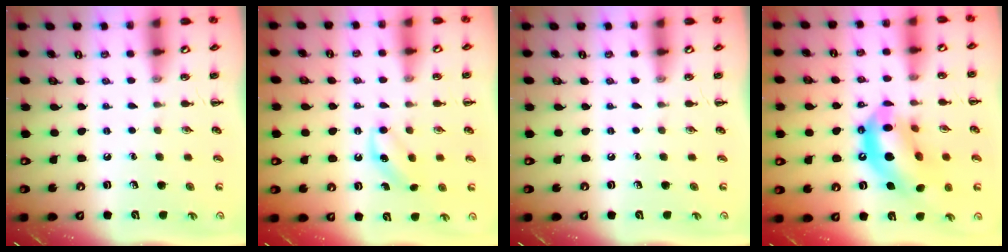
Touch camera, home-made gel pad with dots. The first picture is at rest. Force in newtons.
{"total": 6.2, "press": 6.0, "slide": 1.5}
{"total": 0.0}
{"total": 16.5, "press": 15.9, "slide": 4.3}